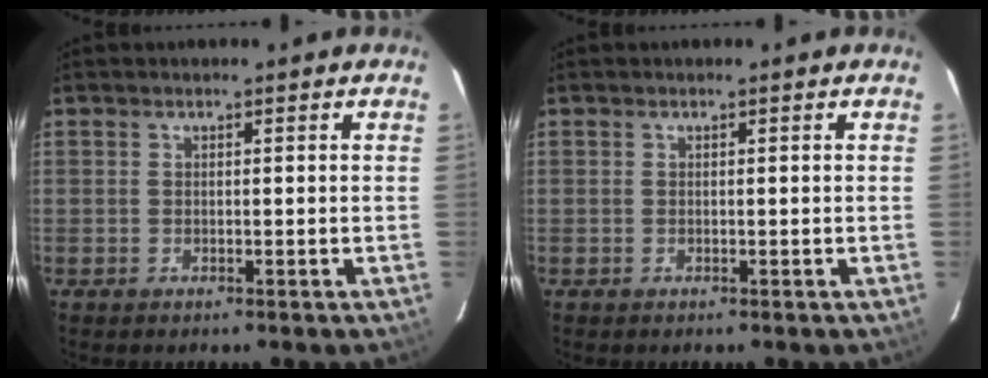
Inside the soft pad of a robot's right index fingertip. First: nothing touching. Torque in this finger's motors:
{"motor_torque": [0.00, 0.00, 0.00, 0.00]}